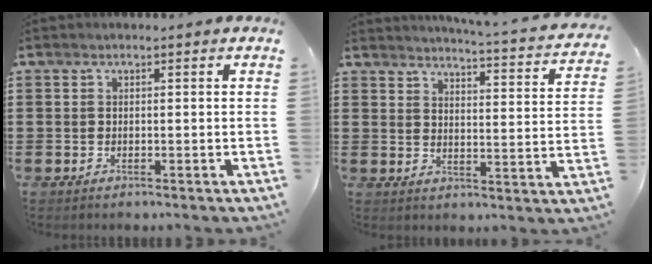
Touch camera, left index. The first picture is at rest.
{"total": 3.5, "force": [3.4, -0.5, 0.9], "torque": [-0.028, -0.036, 0.049]}